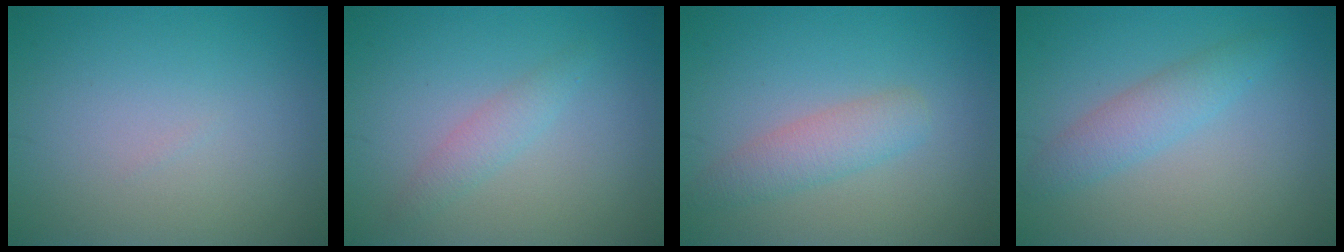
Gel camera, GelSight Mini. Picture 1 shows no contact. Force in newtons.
{"total": 1.6, "press": 1.6, "slide": 0.2}
{"total": 2.7, "press": 2.7, "slide": 0.1}
{"total": 2.7, "press": 2.7, "slide": 0.1}